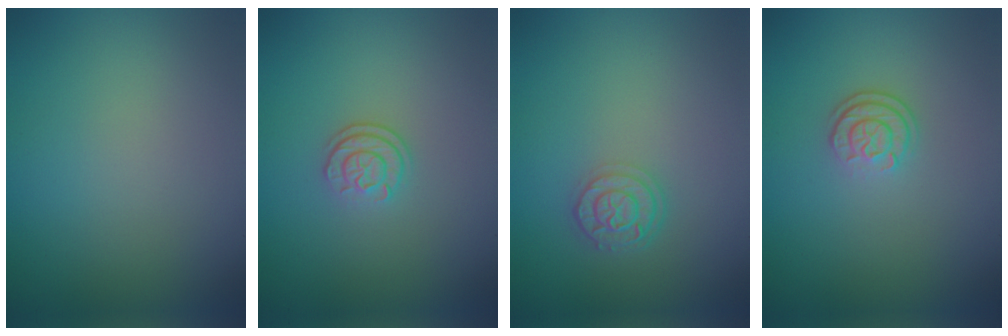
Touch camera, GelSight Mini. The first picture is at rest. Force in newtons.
{"total": 2.1, "press": 1.7, "slide": 1.3}
{"total": 2.8, "press": 2.3, "slide": 1.5}
{"total": 2.3, "press": 1.7, "slide": 1.5}